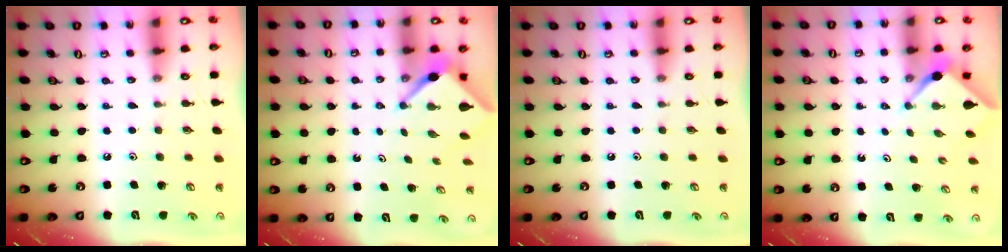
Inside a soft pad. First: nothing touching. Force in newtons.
{"total": 3.5, "press": 3.5, "slide": 0.1}
{"total": 0.0}
{"total": 2.3, "press": 2.3, "slide": 0.3}